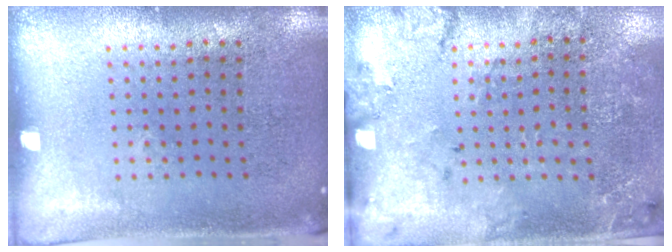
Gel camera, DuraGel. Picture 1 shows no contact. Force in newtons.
{"total": 1.7, "press": 1.6, "slide": 0.8}